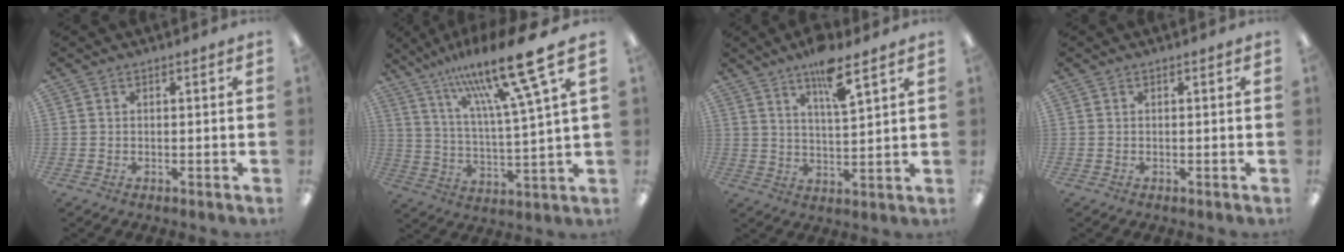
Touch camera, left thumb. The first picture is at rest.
{"total": 20.4, "force": [13.4, 2.6, 15.2], "torque": [-0.260, -0.078, 0.206]}
{"total": 9.4, "force": [6.4, 1.8, 6.6], "torque": [-0.104, -0.034, 0.104]}
{"total": 0.0}